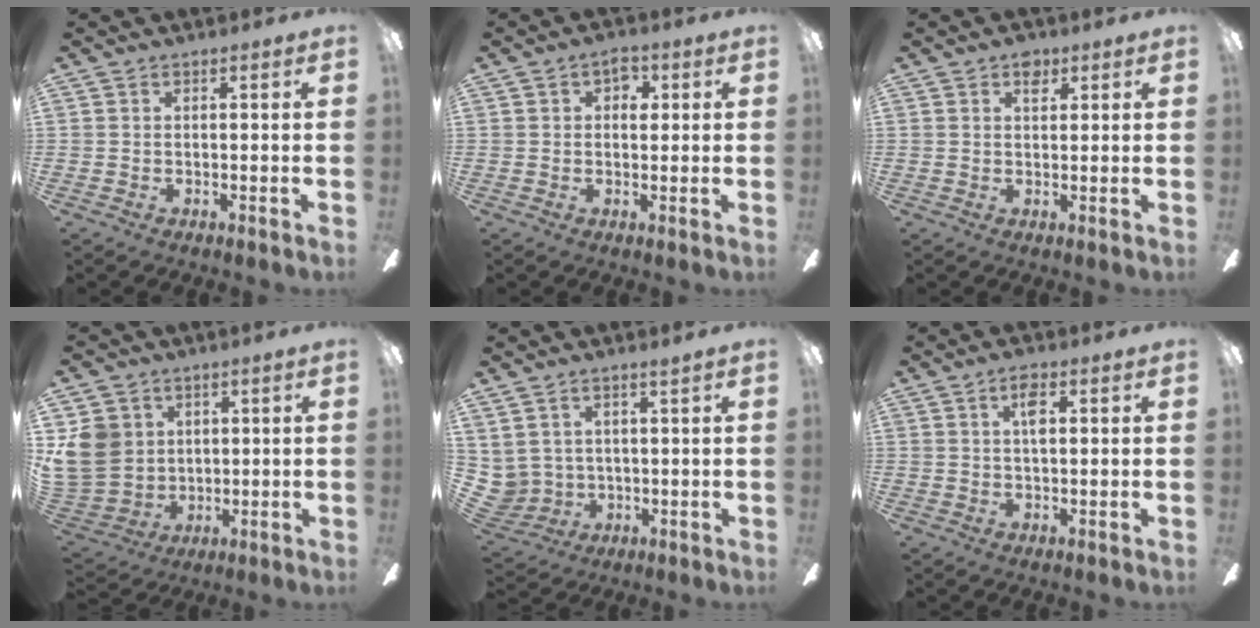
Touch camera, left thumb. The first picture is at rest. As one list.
[{"total": 4.1, "force": [1.3, 2.7, 2.7], "torque": [-0.016, -0.005, 0.014]}, {"total": 3.2, "force": [1.9, 1.9, 1.7], "torque": [-0.014, -0.005, 0.029]}, {"total": 11.1, "force": [3.3, 10.0, 3.6], "torque": [-0.112, -0.011, 0.068]}, {"total": 5.4, "force": [3.3, 4.1, 1.0], "torque": [-0.056, -0.021, 0.066]}, {"total": 3.9, "force": [1.6, 1.6, 3.3], "torque": [-0.055, 0.003, 0.021]}]